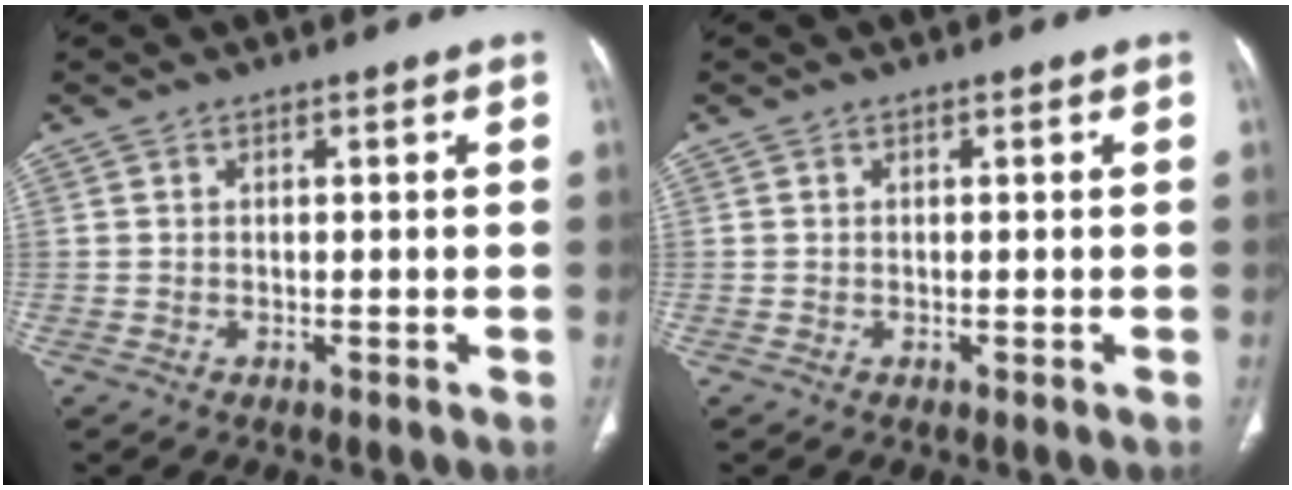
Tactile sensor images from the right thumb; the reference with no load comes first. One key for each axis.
{"total": 0.0}